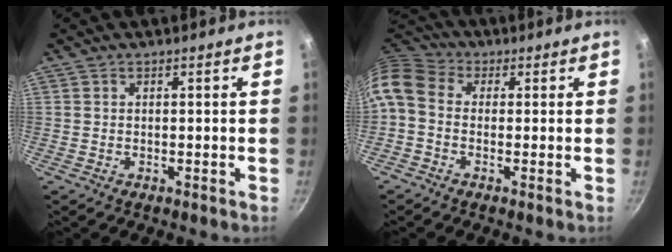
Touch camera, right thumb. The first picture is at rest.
{"total": 9.0, "force": [-0.3, 6.8, 5.9], "torque": [-0.127, 0.035, -0.024]}